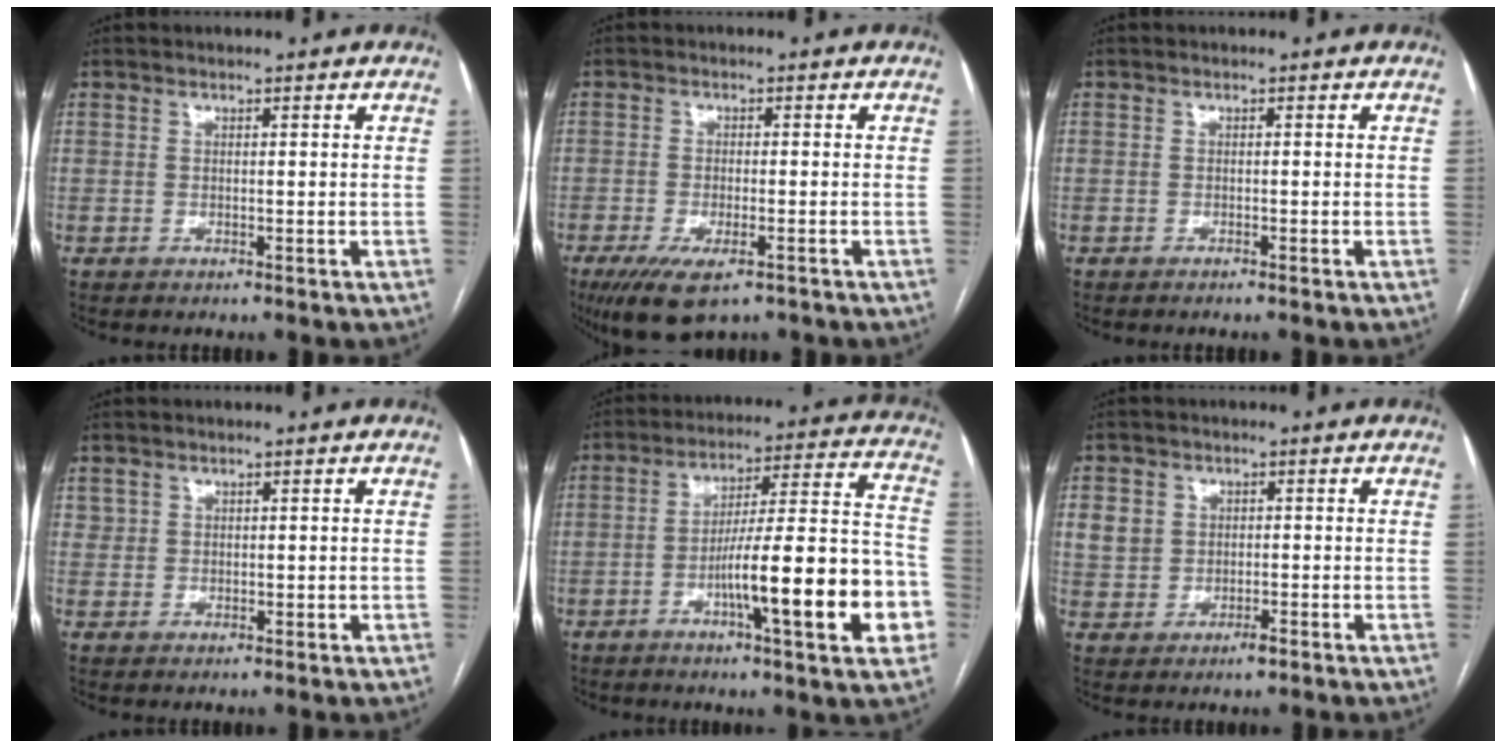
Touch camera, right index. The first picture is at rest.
{"total": 8.1, "force": [-5.1, 2.6, 5.7], "torque": [-0.098, -0.018, -0.079]}
{"total": 0.7, "force": [-0.6, -0.2, 0.3], "torque": [-0.006, 0.001, -0.009]}
{"total": 1.4, "force": [0.8, 1.2, 0.2], "torque": [0.003, 0.000, 0.016]}
{"total": 19.1, "force": [-6.1, 1.9, 18.0], "torque": [-0.225, 0.020, -0.085]}
{"total": 4.2, "force": [0.0, 3.6, 2.2], "torque": [-0.038, 0.009, 0.006]}